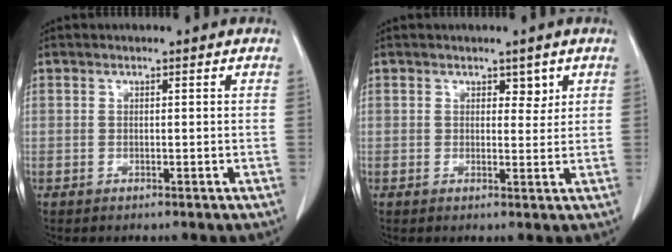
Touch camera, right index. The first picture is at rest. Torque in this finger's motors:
{"motor_torque": [0.03, -0.04, 0.03, -0.01]}